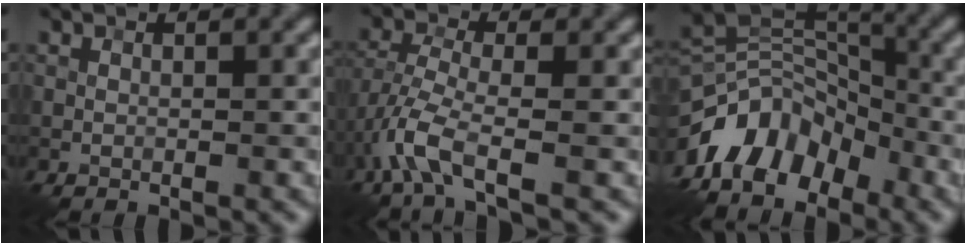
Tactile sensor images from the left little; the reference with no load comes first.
{"total": 4.7, "force": [-2.6, 1.4, 3.7], "torque": [-0.091, -0.003, -0.064]}
{"total": 9.0, "force": [-5.6, 5.2, 4.7], "torque": [-0.073, 0.008, -0.120]}